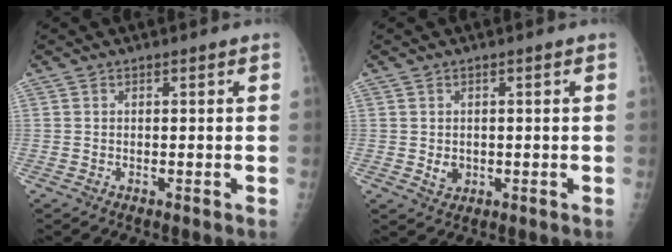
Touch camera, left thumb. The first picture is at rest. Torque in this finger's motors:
{"motor_torque": [0.52, 0.39, 0.53, 0.00, -0.02]}